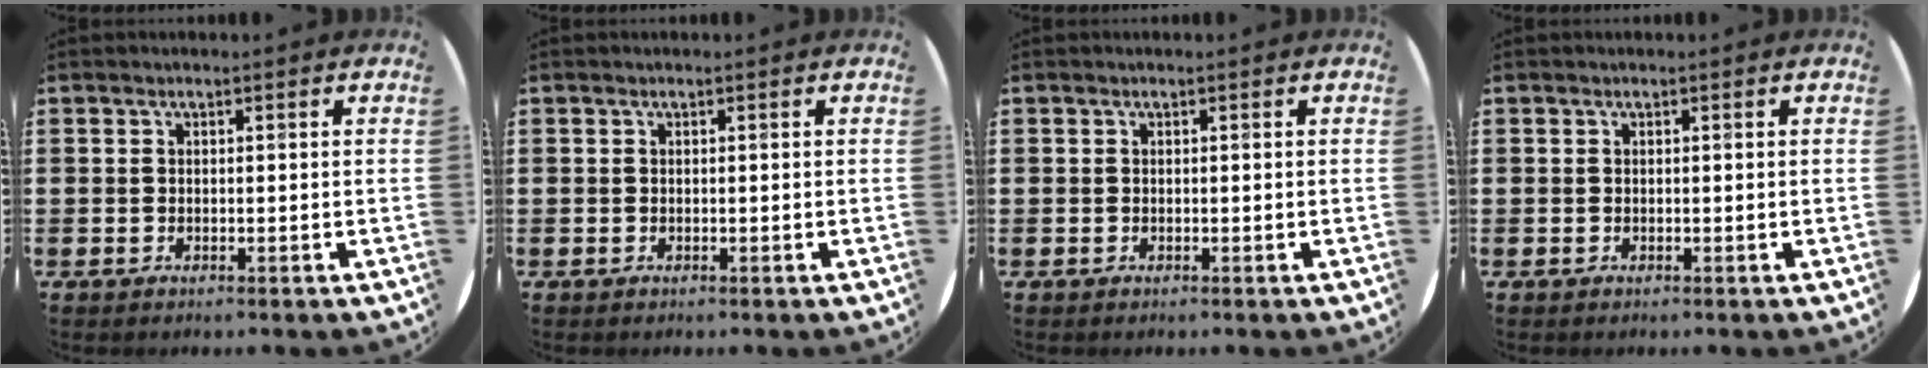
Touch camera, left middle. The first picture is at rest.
{"total": 0.0}
{"total": 0.0}
{"total": 0.0}